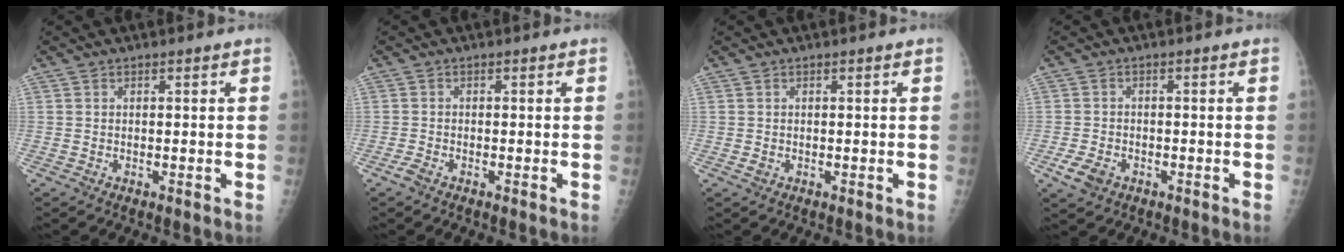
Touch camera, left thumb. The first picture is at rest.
{"total": 1.3, "force": [-1.1, 0.4, 0.7], "torque": [-0.020, -0.001, -0.024]}
{"total": 0.8, "force": [-0.1, 0.6, 0.5], "torque": [-0.004, 0.000, 0.001]}
{"total": 3.9, "force": [-2.0, 2.7, 2.1], "torque": [-0.040, 0.005, -0.031]}